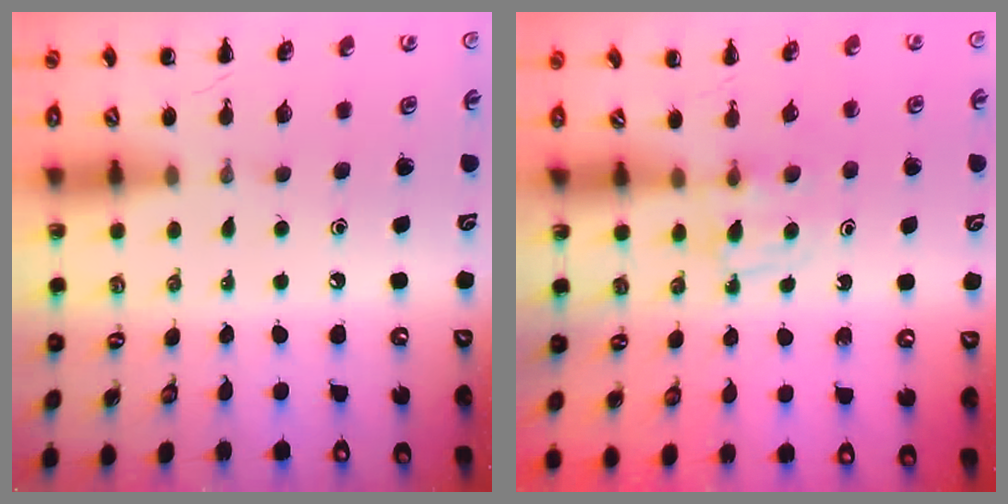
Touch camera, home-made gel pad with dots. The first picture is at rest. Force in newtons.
{"total": 3.2, "press": 2.8, "slide": 1.4}